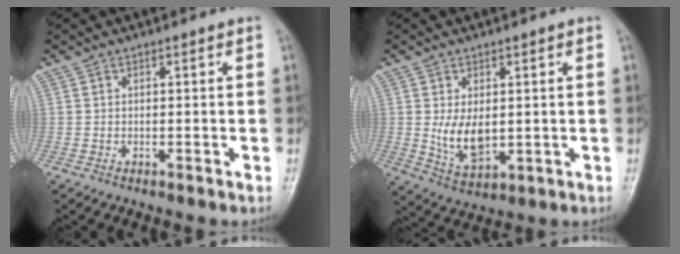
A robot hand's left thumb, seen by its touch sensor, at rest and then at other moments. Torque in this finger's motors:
{"motor_torque": [0.82, 1.67, 0.83, -0.07, 0.09]}